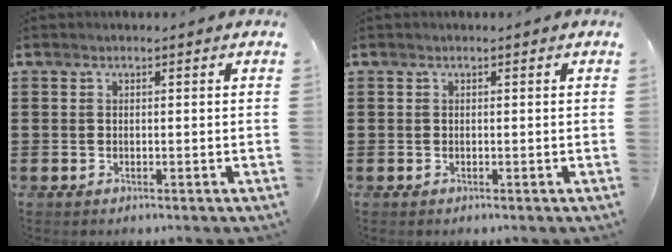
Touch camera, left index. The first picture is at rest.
{"total": 0.0}